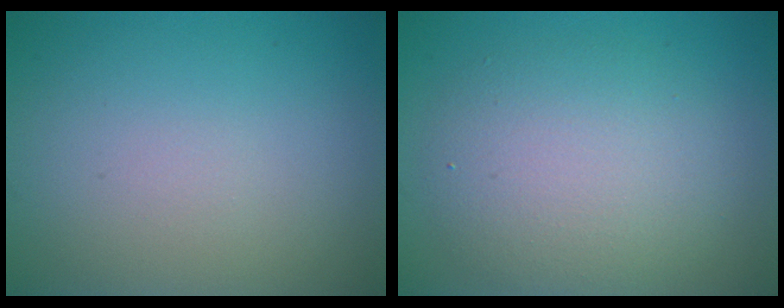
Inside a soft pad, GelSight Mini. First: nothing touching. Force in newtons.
{"total": 5.4, "press": 5.4, "slide": 0.3}